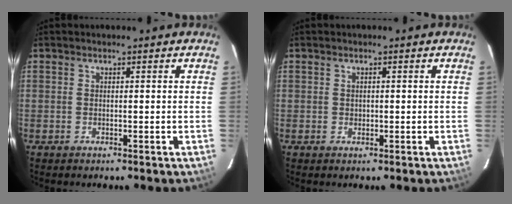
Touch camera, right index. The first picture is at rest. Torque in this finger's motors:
{"motor_torque": [-0.15, 0.07, -0.06, 0.00]}